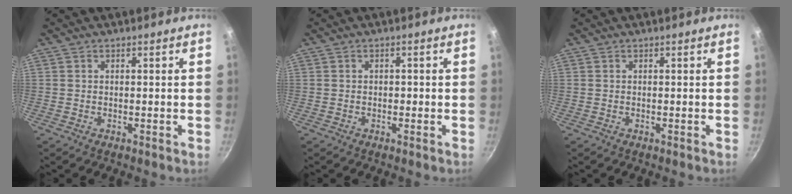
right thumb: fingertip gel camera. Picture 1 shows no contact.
{"total": 0.8, "force": [-0.2, 0.7, 0.5], "torque": [-0.005, 0.003, -0.002]}
{"total": 0.0}